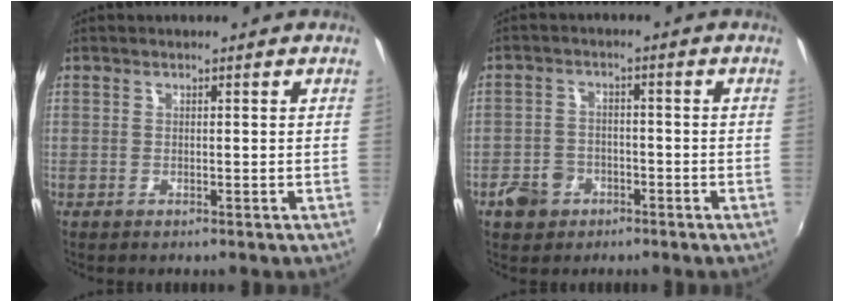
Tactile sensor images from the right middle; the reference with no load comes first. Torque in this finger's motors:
{"motor_torque": [0.58, -0.51, 0.02, 0.01]}